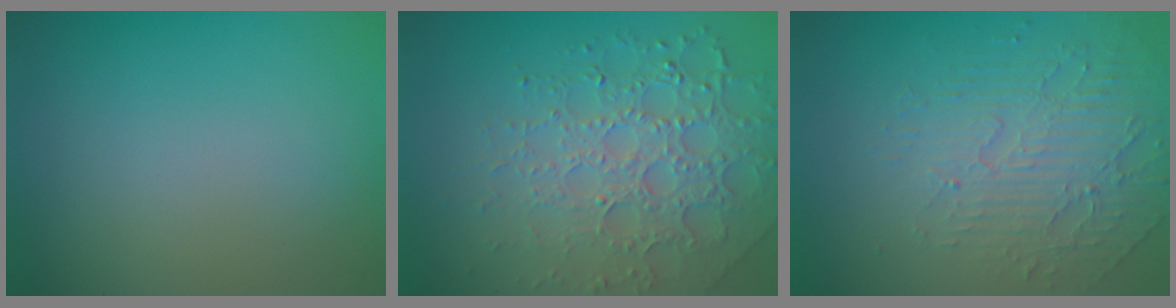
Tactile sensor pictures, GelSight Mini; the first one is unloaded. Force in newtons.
{"total": 6.2, "press": 4.7, "slide": 4.0}
{"total": 5.1, "press": 3.5, "slide": 3.7}